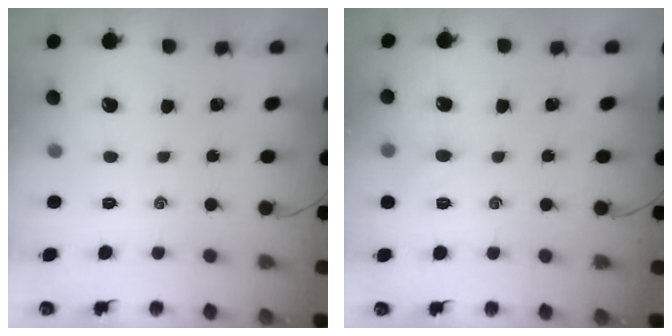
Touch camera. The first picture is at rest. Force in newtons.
{"total": 4.8, "press": 4.5, "slide": 1.8}